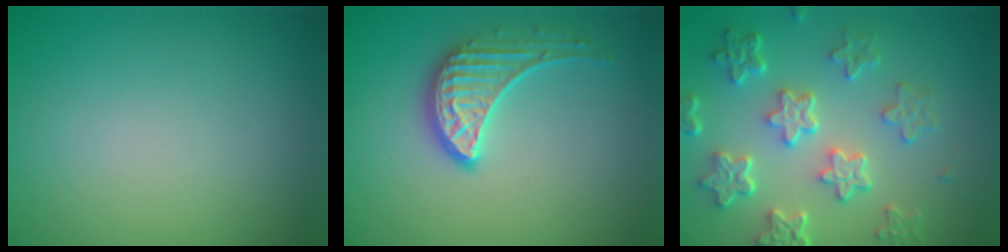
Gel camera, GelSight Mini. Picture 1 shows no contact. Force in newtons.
{"total": 3.4, "press": 3.0, "slide": 1.7}
{"total": 6.2, "press": 4.6, "slide": 4.1}